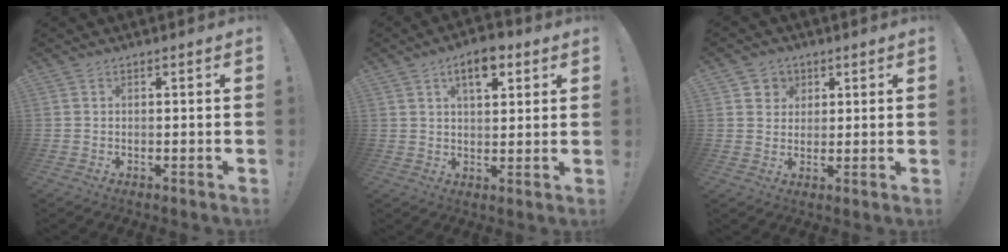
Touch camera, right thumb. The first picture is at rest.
{"total": 8.1, "force": [4.2, 4.0, 5.7], "torque": [-0.073, -0.012, 0.069]}
{"total": 4.7, "force": [1.7, 4.3, 0.5], "torque": [-0.002, -0.011, 0.032]}